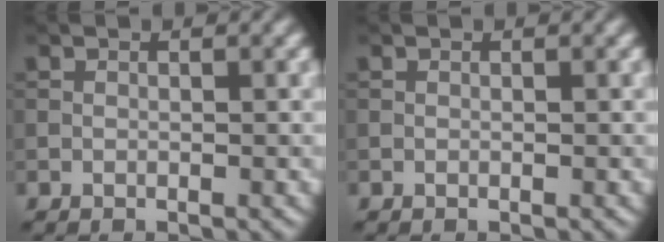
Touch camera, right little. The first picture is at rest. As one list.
[{"total": 0.0}]